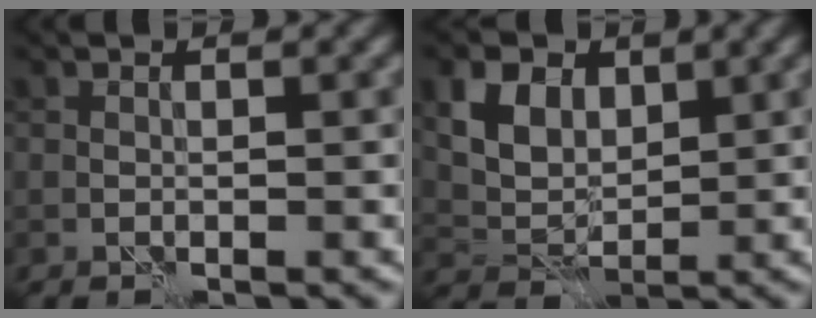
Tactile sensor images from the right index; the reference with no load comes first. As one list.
[{"total": 5.7, "force": [2.5, 4.0, 3.2], "torque": [-0.083, -0.006, 0.057]}]